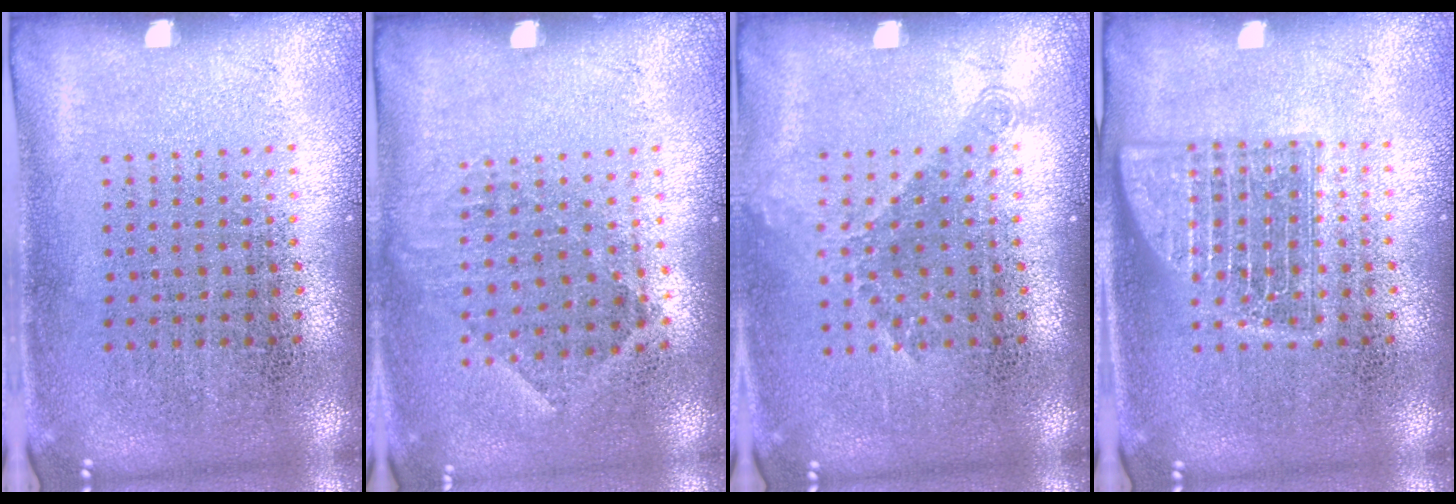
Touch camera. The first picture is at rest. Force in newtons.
{"total": 0.9, "press": 0.8, "slide": 0.6}
{"total": 1.2, "press": 0.9, "slide": 0.8}
{"total": 2.5, "press": 2.5, "slide": 0.4}